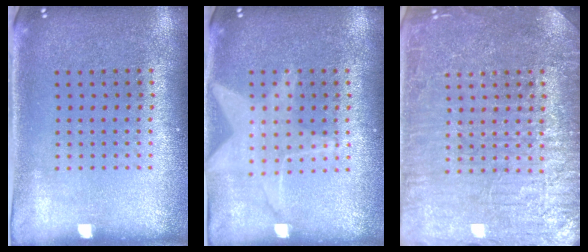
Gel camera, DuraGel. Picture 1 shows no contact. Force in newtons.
{"total": 1.4, "press": 1.3, "slide": 0.4}
{"total": 7.1, "press": 7.1, "slide": 1.1}